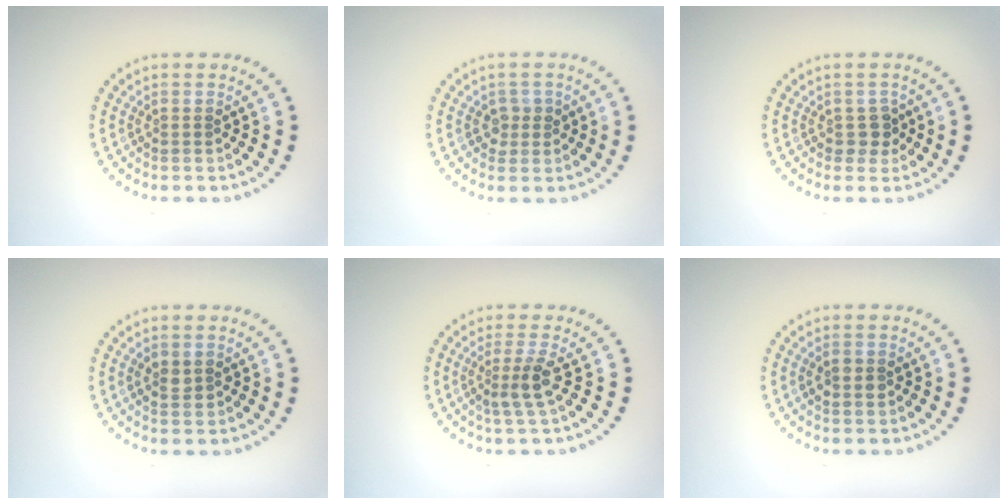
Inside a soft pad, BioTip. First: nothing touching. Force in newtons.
{"total": 1.4, "press": 1.3, "slide": 0.6}
{"total": 1.6, "press": 1.4, "slide": 0.8}
{"total": 1.6, "press": 1.6, "slide": 0.1}
{"total": 2.4, "press": 1.7, "slide": 1.7}
{"total": 1.4, "press": 1.4, "slide": 0.1}